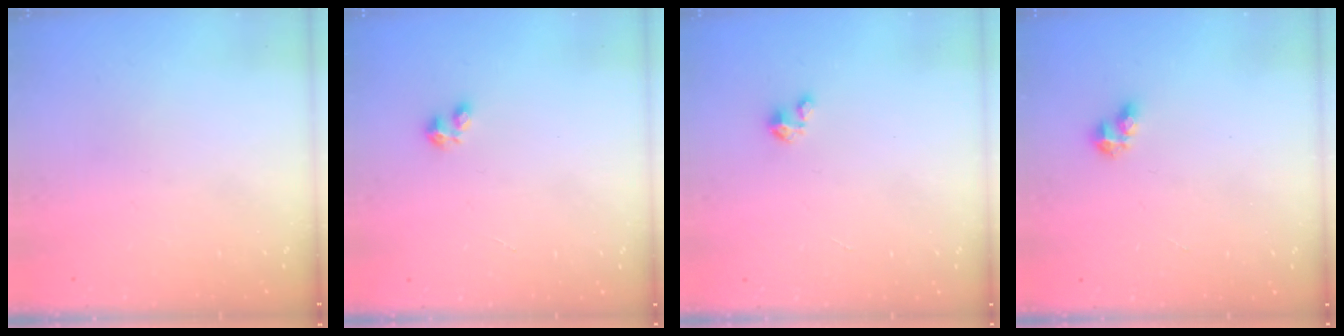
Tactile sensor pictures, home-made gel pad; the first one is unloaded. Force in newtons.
{"total": 1.5, "press": 1.5, "slide": 0.3}
{"total": 1.8, "press": 1.8, "slide": 0.1}
{"total": 2.9, "press": 2.9, "slide": 0.3}